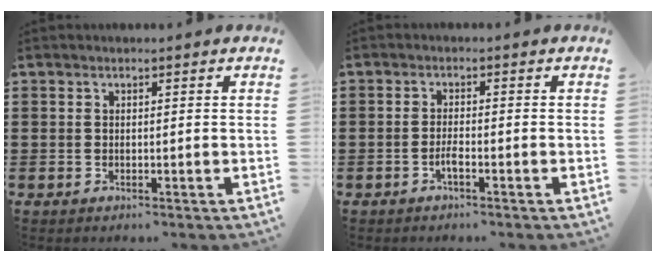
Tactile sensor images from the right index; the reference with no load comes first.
{"total": 2.0, "force": [-1.1, 0.3, 1.7], "torque": [-0.038, -0.003, -0.022]}